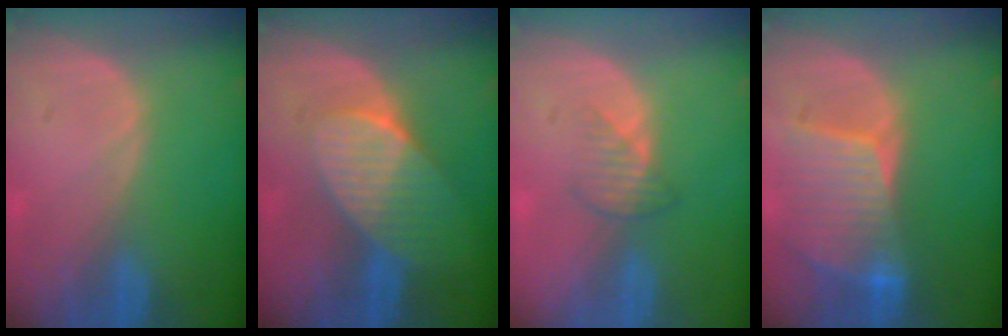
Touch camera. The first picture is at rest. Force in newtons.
{"total": 7.8, "press": 7.0, "slide": 3.4}
{"total": 2.5, "press": 2.5, "slide": 0.3}
{"total": 8.7, "press": 7.8, "slide": 3.9}